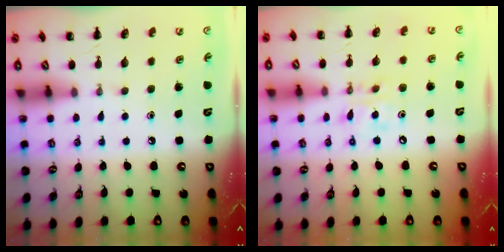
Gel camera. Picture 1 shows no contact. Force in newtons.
{"total": 9.1, "press": 8.9, "slide": 1.9}